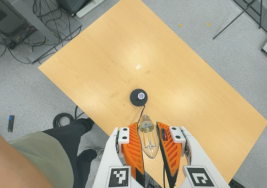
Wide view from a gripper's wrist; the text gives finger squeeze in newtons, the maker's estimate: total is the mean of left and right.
{"total": 21.2, "left": 23.9, "right": 18.4}